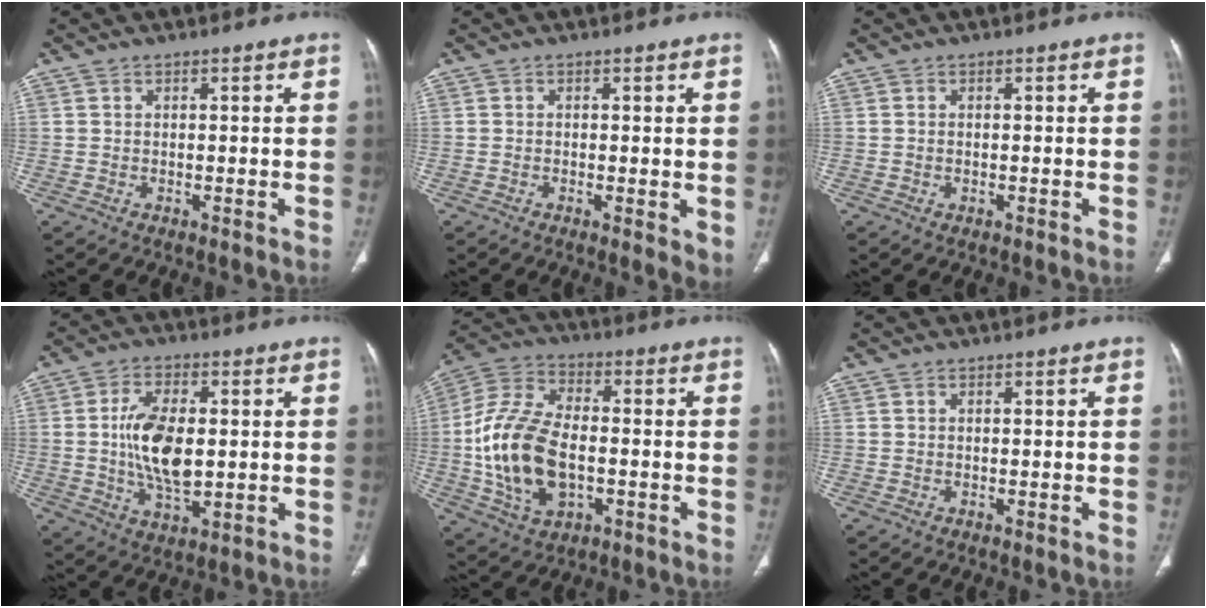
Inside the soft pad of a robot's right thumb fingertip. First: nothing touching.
{"total": 3.1, "force": [-0.3, 1.1, 2.9], "torque": [-0.039, -0.009, -0.009]}
{"total": 0.7, "force": [-0.2, 0.4, 0.5], "torque": [-0.013, 0.003, -0.002]}
{"total": 11.7, "force": [0.4, 6.0, 10.1], "torque": [-0.184, -0.006, 0.012]}
{"total": 17.7, "force": [-2.5, 10.4, 14.1], "torque": [-0.280, 0.019, -0.041]}
{"total": 0.0}